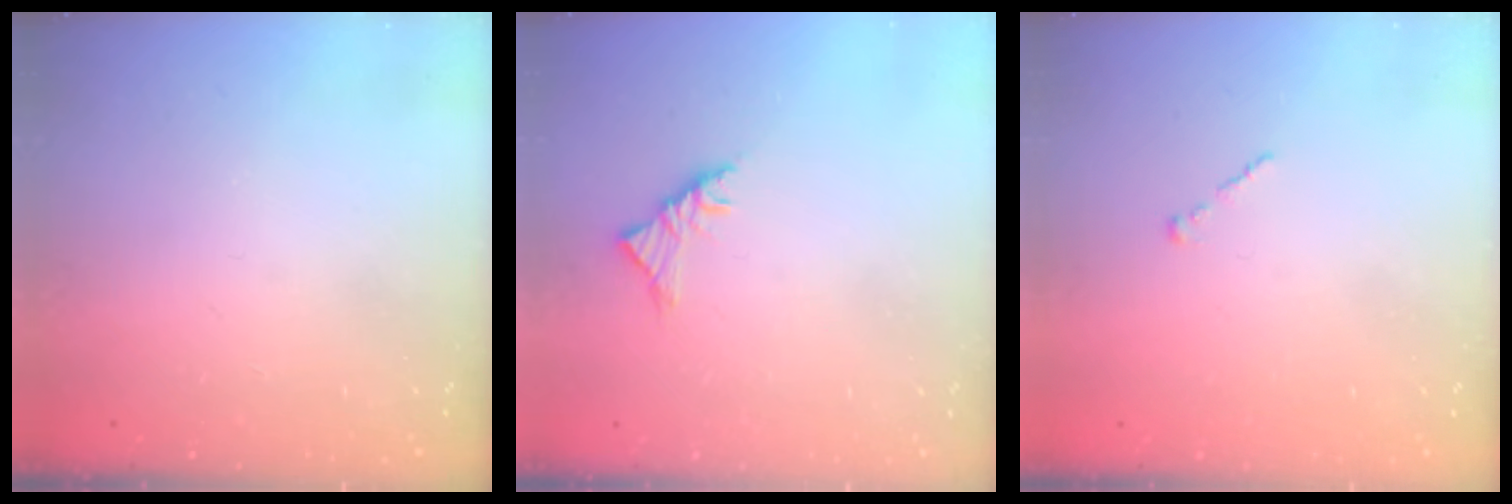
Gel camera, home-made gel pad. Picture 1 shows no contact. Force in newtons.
{"total": 3.5, "press": 3.4, "slide": 1.0}
{"total": 0.0}